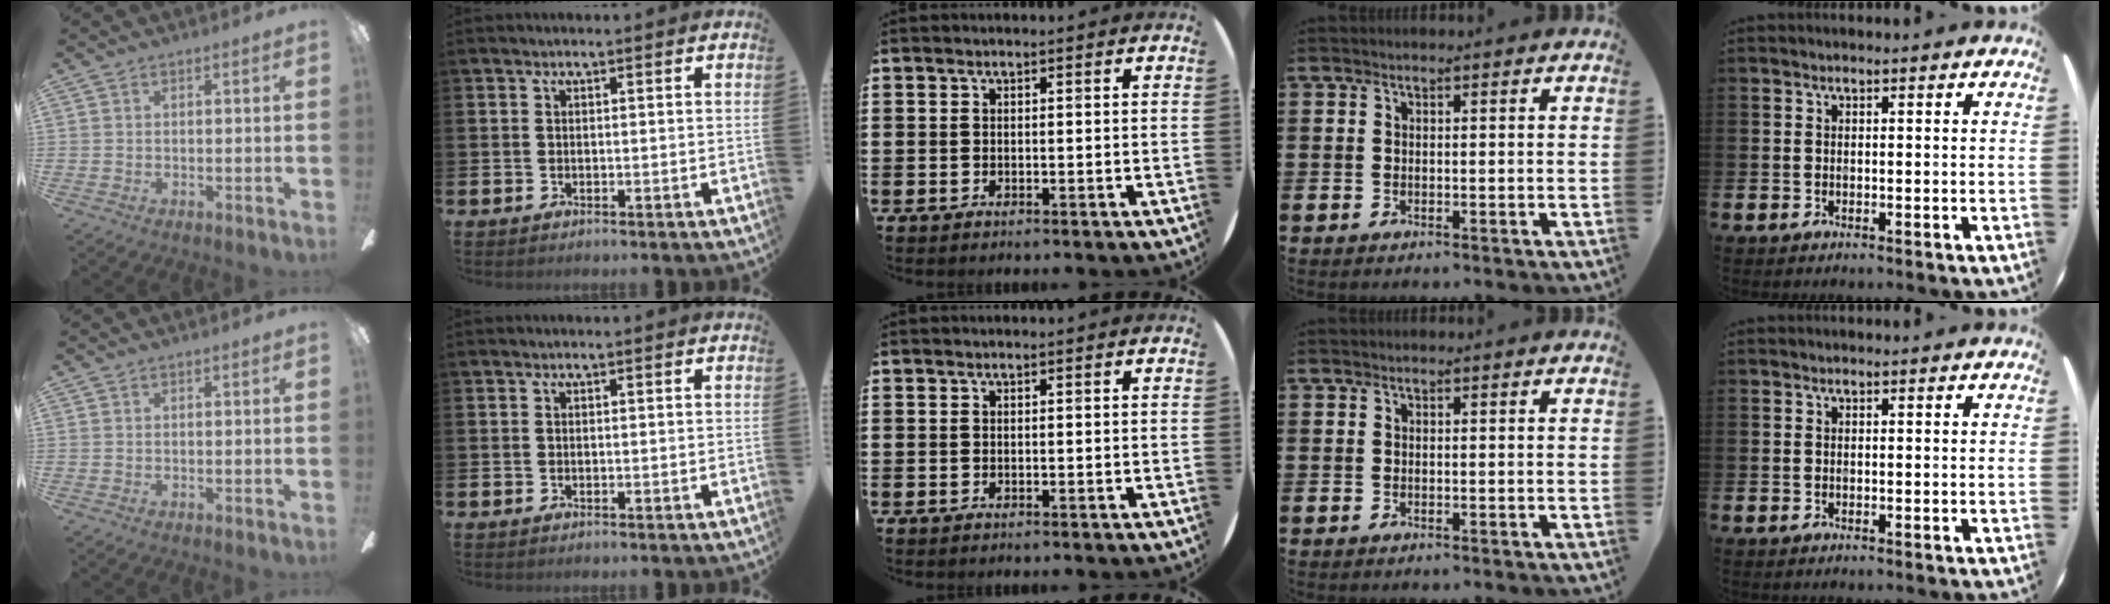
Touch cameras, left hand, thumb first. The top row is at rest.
{}